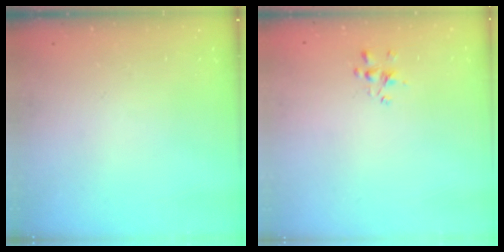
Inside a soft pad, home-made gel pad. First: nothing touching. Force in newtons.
{"total": 1.6, "press": 1.5, "slide": 0.5}